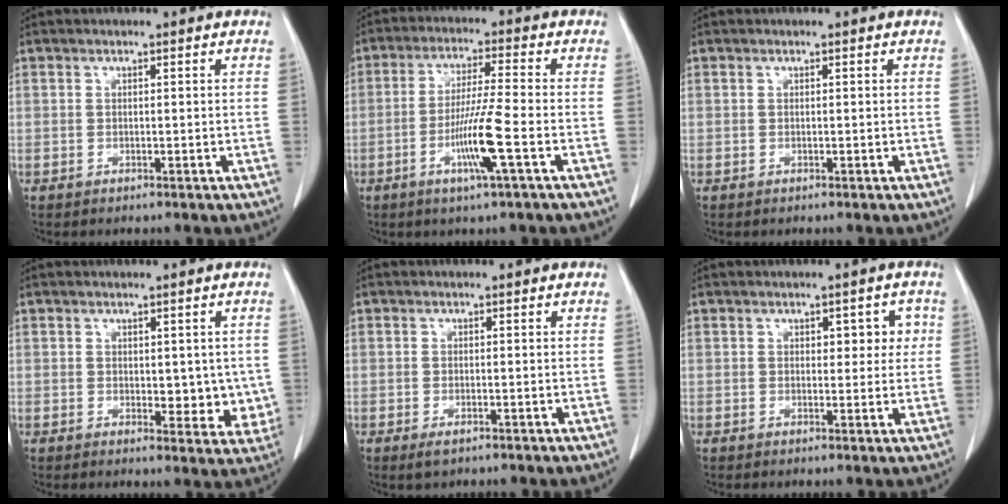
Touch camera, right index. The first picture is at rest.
{"total": 8.6, "force": [-2.9, -0.7, 8.0], "torque": [-0.154, -0.012, -0.057]}
{"total": 0.0}
{"total": 5.5, "force": [0.2, 3.3, 4.4], "torque": [-0.030, -0.008, 0.008]}
{"total": 1.4, "force": [-0.7, 0.5, 1.0], "torque": [-0.021, -0.003, -0.007]}
{"total": 3.9, "force": [1.1, 2.2, 3.0], "torque": [-0.025, 0.011, 0.015]}